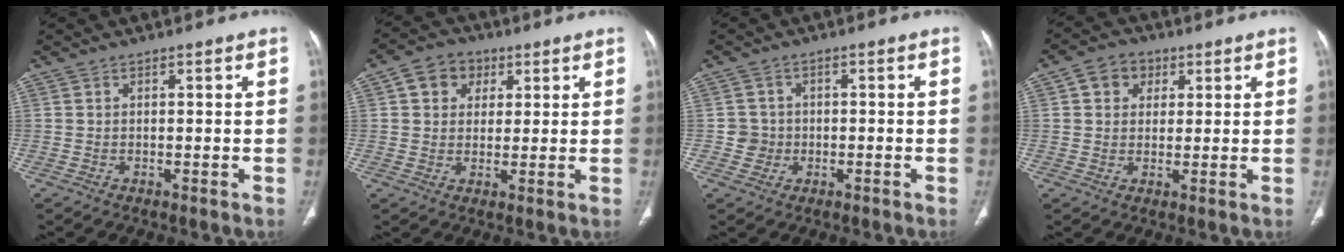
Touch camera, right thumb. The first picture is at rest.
{"total": 6.8, "force": [2.5, 5.7, 2.9], "torque": [-0.016, 0.000, 0.034]}
{"total": 2.8, "force": [-0.7, 2.8, 0.1], "torque": [0.018, 0.010, -0.015]}
{"total": 5.6, "force": [2.0, 4.6, 2.4], "torque": [-0.010, 0.002, 0.028]}